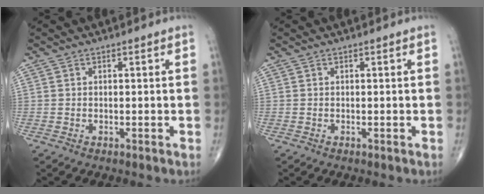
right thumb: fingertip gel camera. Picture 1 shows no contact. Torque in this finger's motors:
{"motor_torque": [0.00, 0.00, -0.12, -0.07, 0.00]}